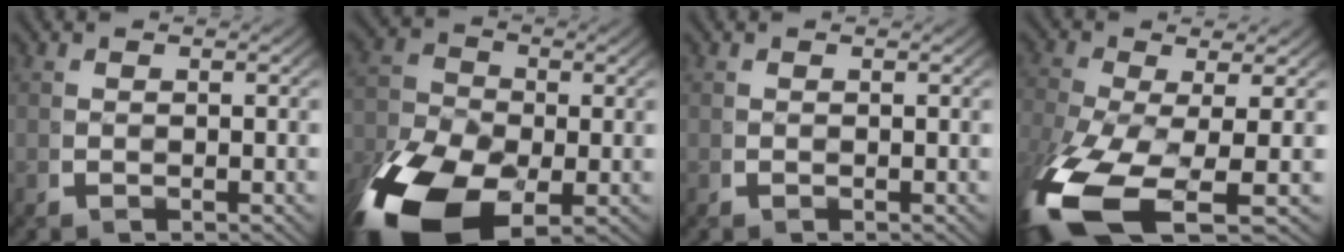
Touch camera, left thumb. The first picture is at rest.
{"total": 12.1, "force": [-5.4, 7.1, 8.1], "torque": [-0.161, -0.050, -0.072]}
{"total": 0.0}
{"total": 11.7, "force": [-4.5, 5.8, 9.1], "torque": [-0.217, -0.052, -0.051]}